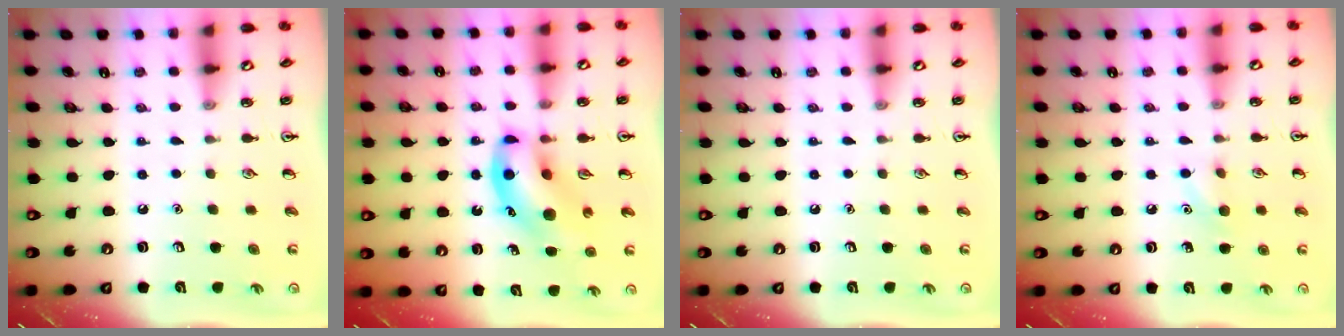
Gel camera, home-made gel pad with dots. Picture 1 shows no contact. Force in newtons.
{"total": 11.7, "press": 11.2, "slide": 3.2}
{"total": 0.0}
{"total": 6.3, "press": 6.0, "slide": 1.9}